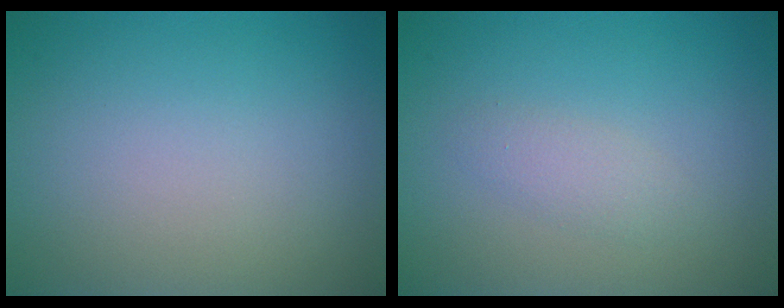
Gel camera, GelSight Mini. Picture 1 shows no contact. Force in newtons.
{"total": 1.4, "press": 1.4, "slide": 0.1}